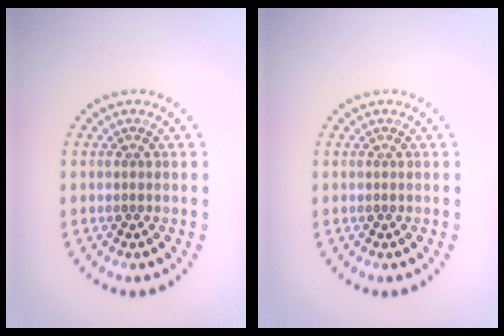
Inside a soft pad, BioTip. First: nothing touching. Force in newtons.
{"total": 0.0}